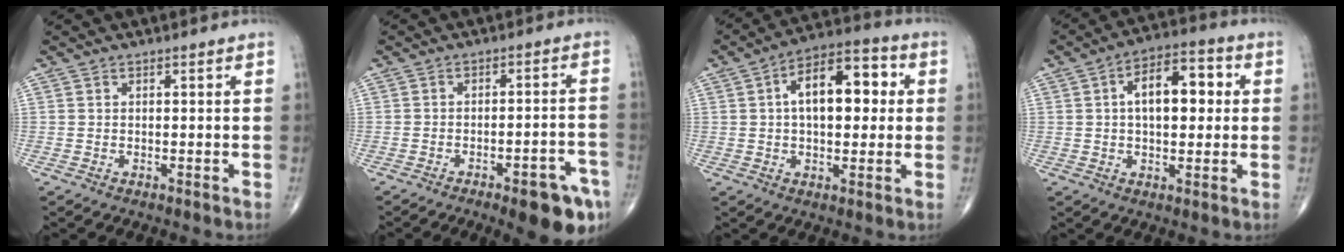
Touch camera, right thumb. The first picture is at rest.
{"total": 11.4, "force": [-6.7, 3.4, 8.6], "torque": [-0.095, 0.037, -0.084]}
{"total": 14.2, "force": [2.3, 7.6, 11.8], "torque": [-0.158, 0.027, 0.028]}
{"total": 11.7, "force": [1.8, 6.3, 9.7], "torque": [-0.129, 0.023, 0.022]}